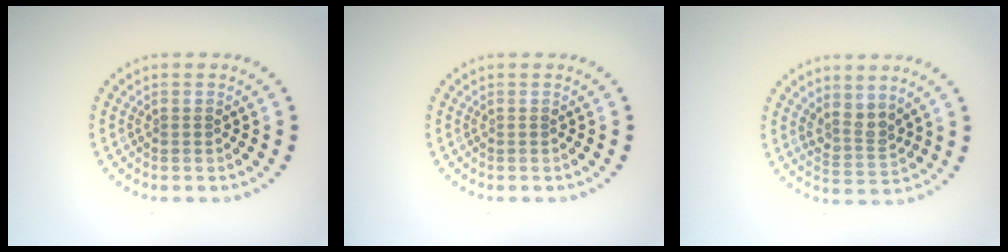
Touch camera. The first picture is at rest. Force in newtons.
{"total": 0.0}
{"total": 2.3, "press": 1.8, "slide": 1.4}